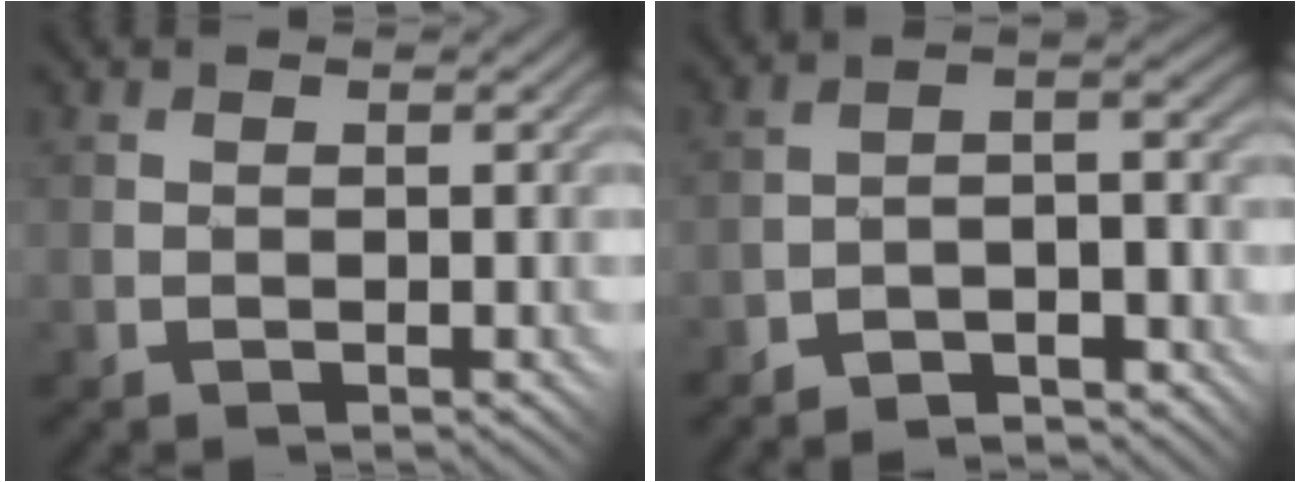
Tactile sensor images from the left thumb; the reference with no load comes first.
{"total": 5.1, "force": [-4.5, 1.0, 2.2], "torque": [-0.023, 0.009, -0.092]}